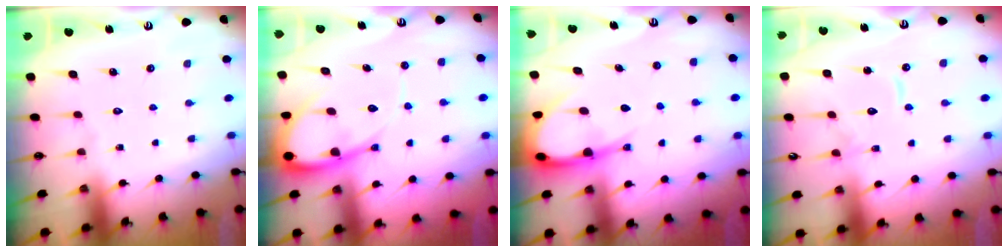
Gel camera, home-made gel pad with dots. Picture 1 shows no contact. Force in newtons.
{"total": 10.7, "press": 10.7, "slide": 1.1}
{"total": 8.0, "press": 8.0, "slide": 0.9}
{"total": 10.5, "press": 10.5, "slide": 0.9}